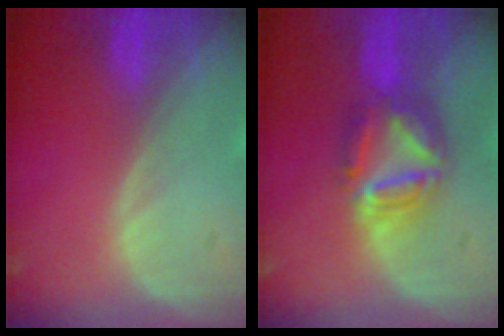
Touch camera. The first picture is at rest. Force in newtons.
{"total": 7.4, "press": 6.5, "slide": 3.6}